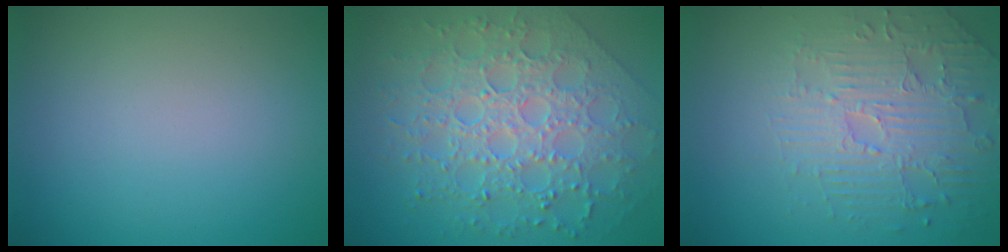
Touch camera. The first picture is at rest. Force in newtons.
{"total": 8.8, "press": 6.3, "slide": 6.1}
{"total": 4.6, "press": 3.8, "slide": 2.6}